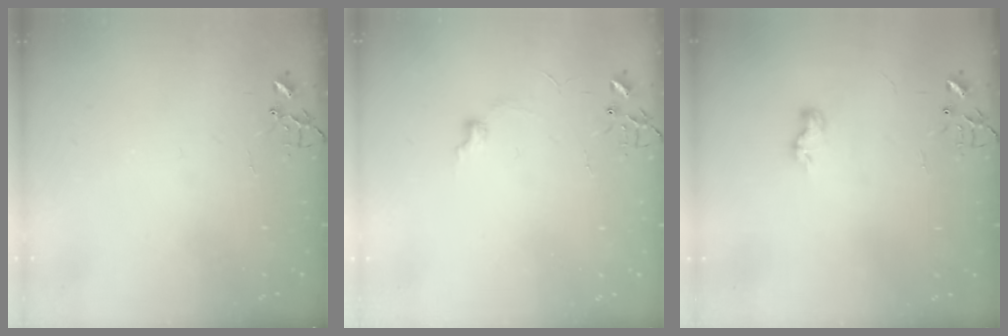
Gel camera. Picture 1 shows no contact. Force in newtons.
{"total": 5.3, "press": 5.2, "slide": 0.7}
{"total": 6.4, "press": 6.4, "slide": 0.3}